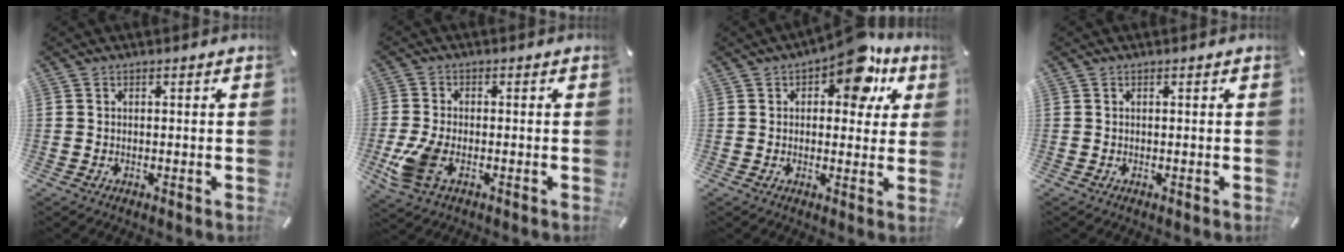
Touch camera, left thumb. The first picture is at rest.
{"total": 8.0, "force": [-2.8, 4.3, 6.1], "torque": [-0.147, -0.009, -0.050]}
{"total": 12.4, "force": [7.0, 6.2, 8.2], "torque": [-0.095, -0.038, 0.115]}
{"total": 0.0}